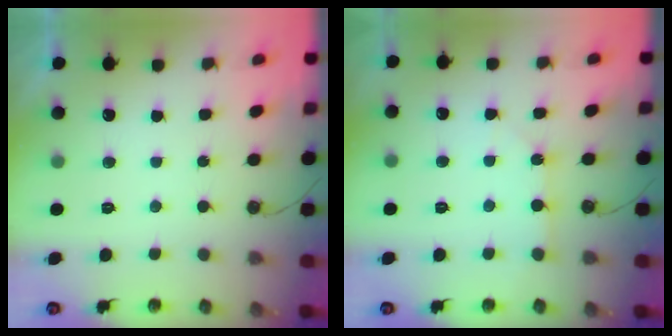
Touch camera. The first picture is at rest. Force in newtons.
{"total": 1.8, "press": 1.8, "slide": 0.3}